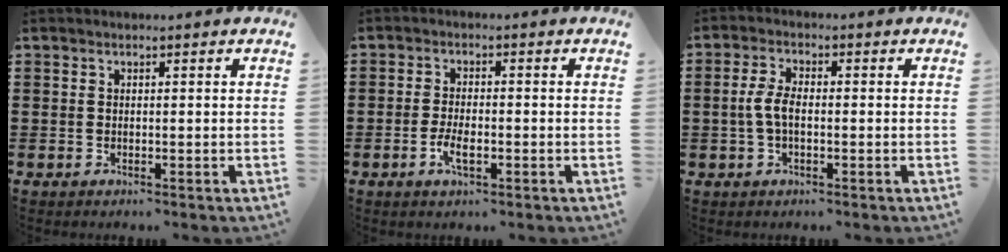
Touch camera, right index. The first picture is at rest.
{"total": 3.3, "force": [-1.3, 1.2, 2.7], "torque": [-0.059, -0.001, -0.026]}
{"total": 3.8, "force": [-0.5, 1.5, 3.5], "torque": [-0.085, -0.003, -0.016]}